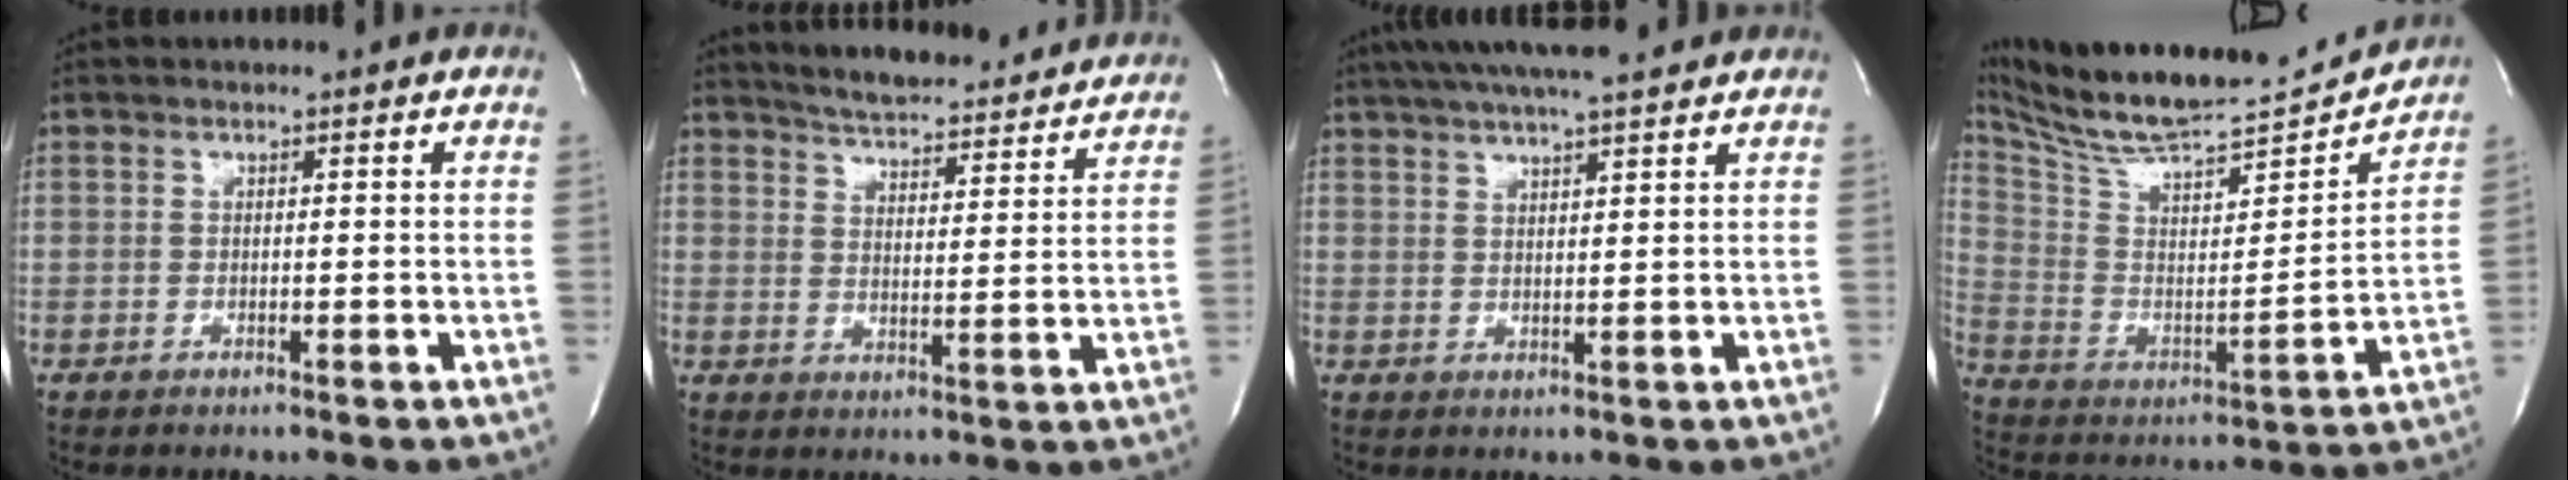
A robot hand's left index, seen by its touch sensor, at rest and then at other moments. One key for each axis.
{"total": 19.5, "fx": 18.2, "fy": 3.1, "fz": 6.2, "tx": -0.089, "ty": -0.007, "tz": 0.239}
{"total": 13.7, "fx": 11.7, "fy": 1.6, "fz": 6.9, "tx": -0.122, "ty": 0.032, "tz": 0.176}
{"total": 23.6, "fx": 22.1, "fy": 2.7, "fz": 7.9, "tx": -0.155, "ty": -0.033, "tz": 0.346}